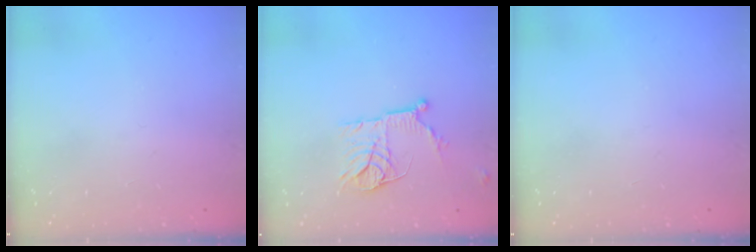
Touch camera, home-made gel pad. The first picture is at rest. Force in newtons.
{"total": 12.2, "press": 12.1, "slide": 1.1}
{"total": 0.0}